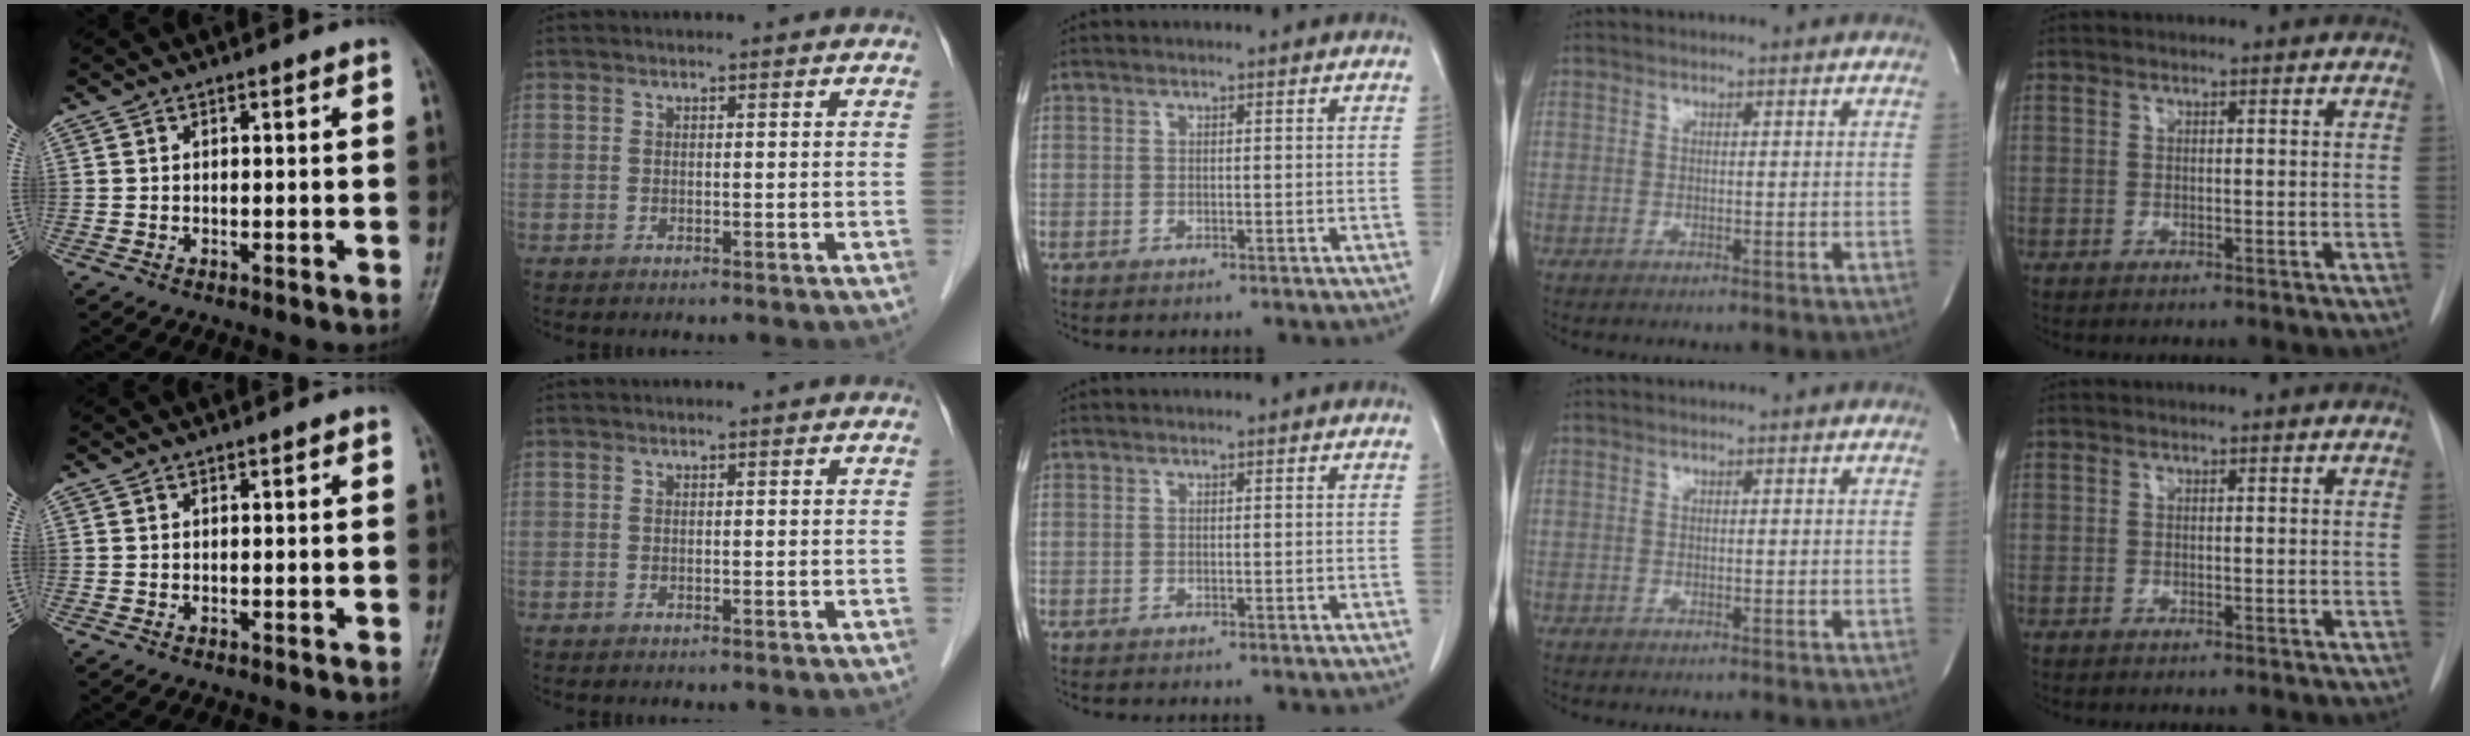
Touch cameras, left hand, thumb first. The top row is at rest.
{}